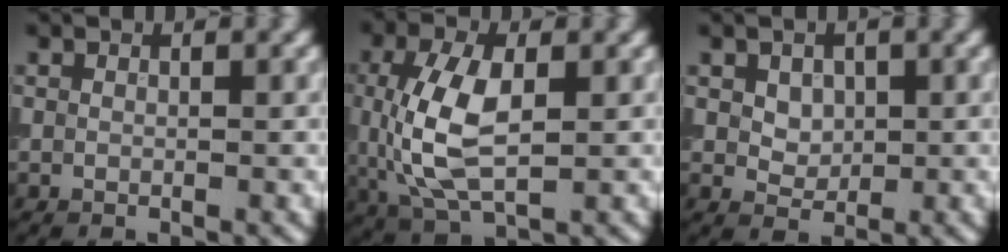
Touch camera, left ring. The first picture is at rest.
{"total": 7.6, "force": [0.1, 4.0, 6.5], "torque": [-0.151, 0.000, 0.005]}
{"total": 2.1, "force": [0.7, 1.7, 1.1], "torque": [-0.020, -0.006, 0.023]}